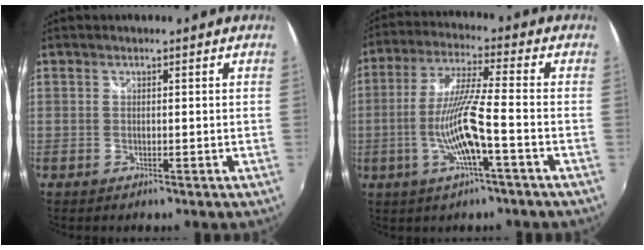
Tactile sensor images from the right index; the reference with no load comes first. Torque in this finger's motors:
{"motor_torque": [0.45, -0.14, 0.33, 0.11]}